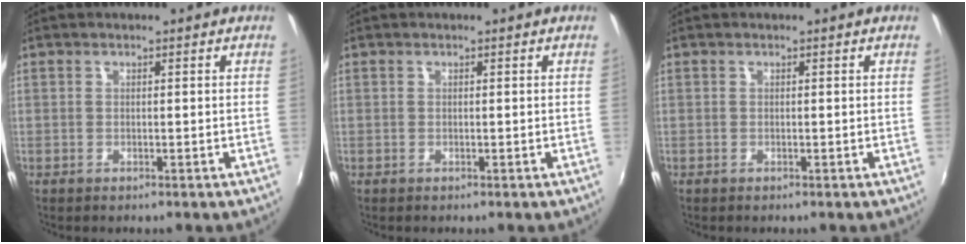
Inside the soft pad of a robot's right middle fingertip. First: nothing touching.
{"total": 0.0}
{"total": 0.0}